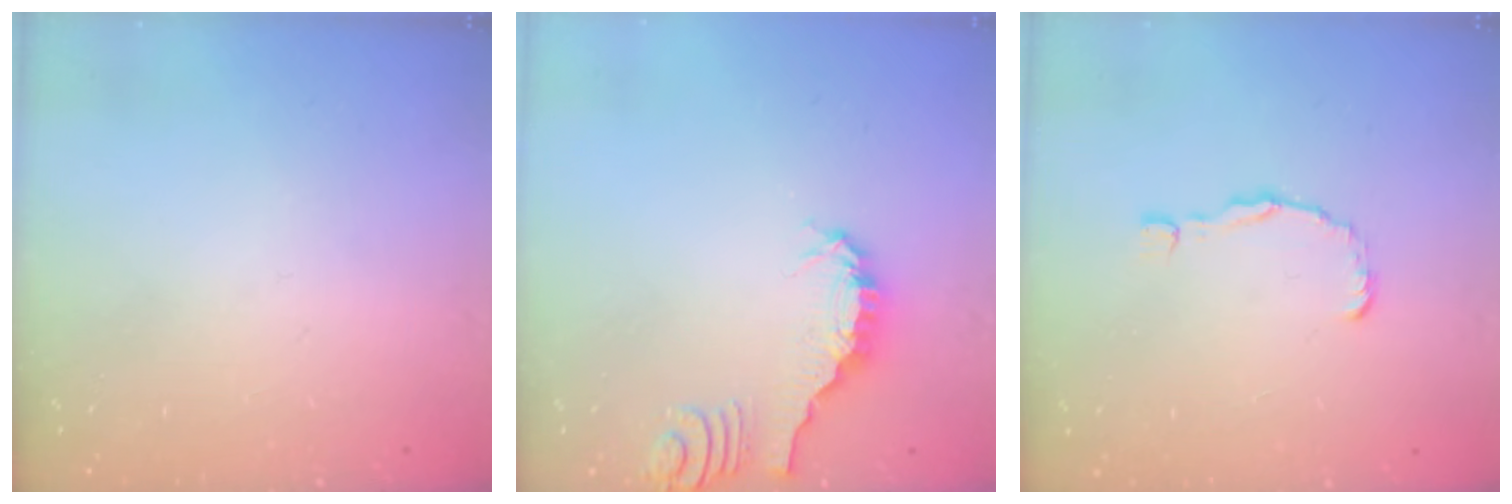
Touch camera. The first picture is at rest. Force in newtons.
{"total": 1.3, "press": 1.3, "slide": 0.3}
{"total": 1.6, "press": 1.5, "slide": 0.1}